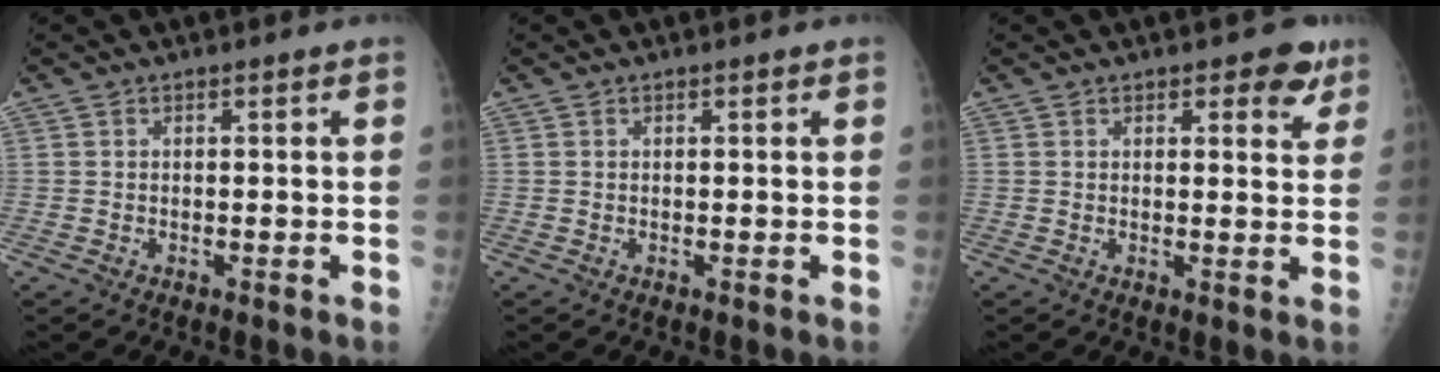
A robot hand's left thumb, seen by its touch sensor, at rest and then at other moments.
{"total": 0.0}
{"total": 4.8, "force": [2.9, 2.3, 3.0], "torque": [-0.008, -0.013, 0.031]}